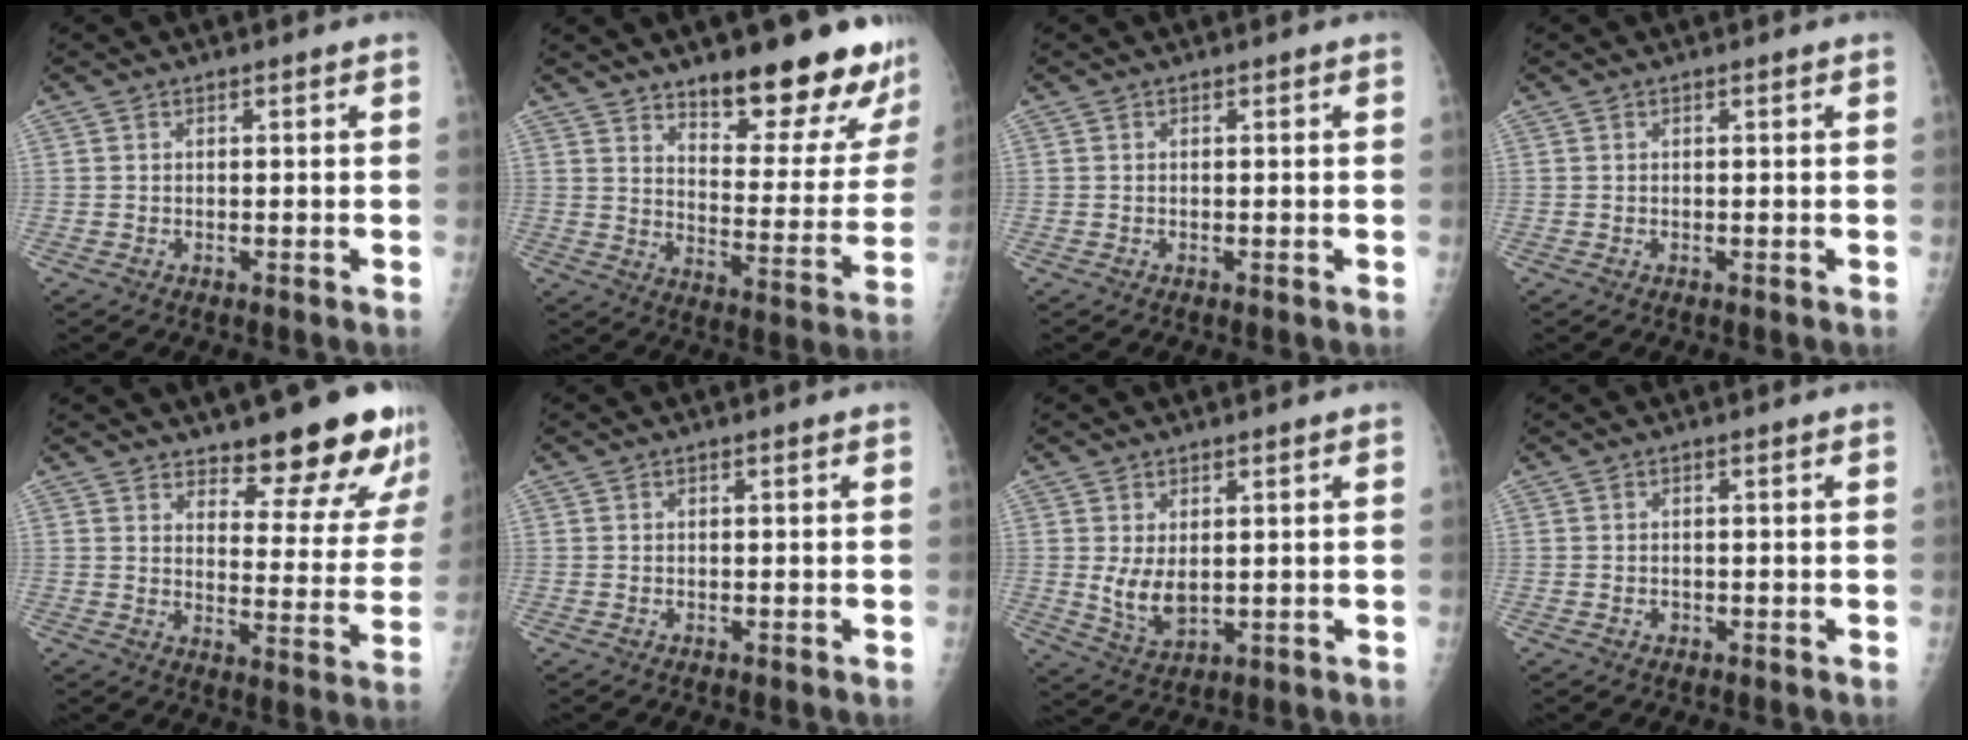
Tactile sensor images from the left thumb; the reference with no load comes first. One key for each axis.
{"total": 21.1, "fx": 16.2, "fy": 6.2, "fz": 12.0, "tx": -0.114, "ty": -0.109, "tz": 0.223}
{"total": 0.0}
{"total": 0.0}
{"total": 15.9, "fx": 12.6, "fy": 4.6, "fz": 8.5, "tx": -0.064, "ty": -0.098, "tz": 0.165}
{"total": 0.0}
{"total": 5.8, "fx": 1.0, "fy": 3.2, "fz": 4.7, "tx": -0.076, "ty": -0.020, "tz": 0.031}
{"total": 0.7, "fx": -0.2, "fy": 0.6, "fz": 0.4, "tx": -0.004, "ty": 0.001, "tz": -0.001}